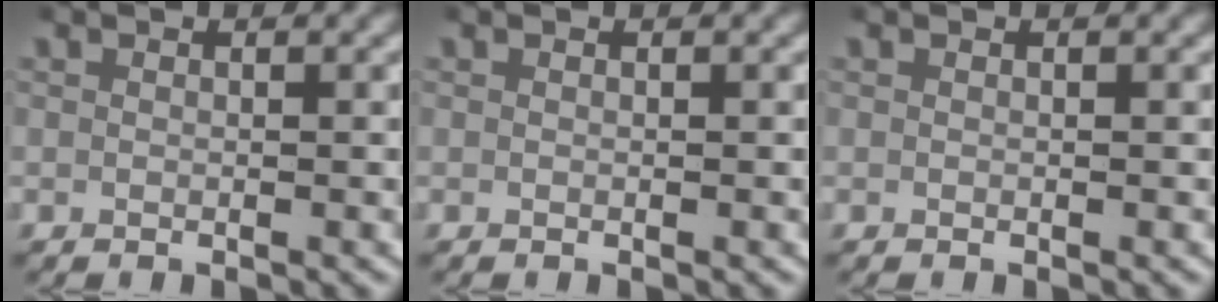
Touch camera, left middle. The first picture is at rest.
{"total": 0.0}
{"total": 0.0}